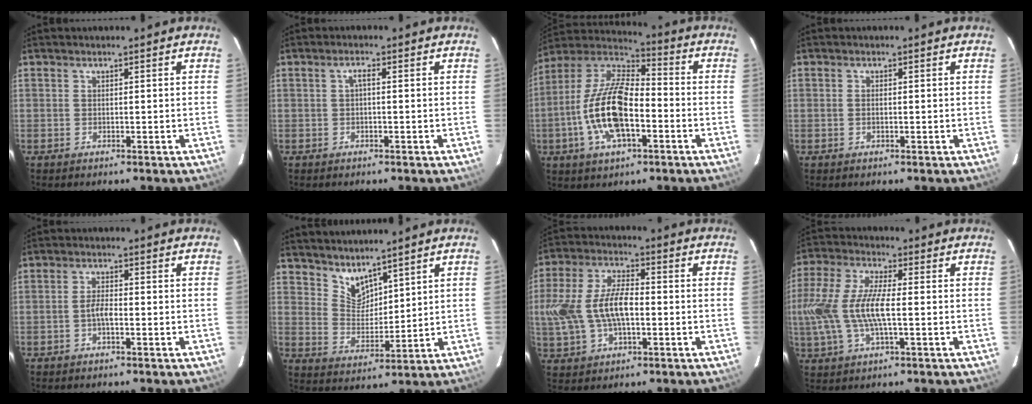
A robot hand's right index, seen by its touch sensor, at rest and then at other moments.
{"total": 1.2, "force": [-0.1, 0.3, 1.2], "torque": [-0.022, 0.007, -0.004]}
{"total": 17.4, "force": [-4.8, 7.6, 14.9], "torque": [-0.311, -0.001, -0.094]}
{"total": 0.9, "force": [-0.1, 0.5, 0.8], "torque": [-0.016, 0.001, -0.004]}
{"total": 2.6, "force": [-1.0, 0.8, 2.3], "torque": [-0.048, 0.005, -0.019]}
{"total": 5.7, "force": [4.9, 2.6, 1.5], "torque": [-0.016, -0.001, 0.097]}
{"total": 13.5, "force": [-1.4, 7.1, 11.4], "torque": [-0.244, 0.009, -0.021]}
{"total": 14.0, "force": [-1.4, 4.8, 13.1], "torque": [-0.279, 0.002, -0.029]}